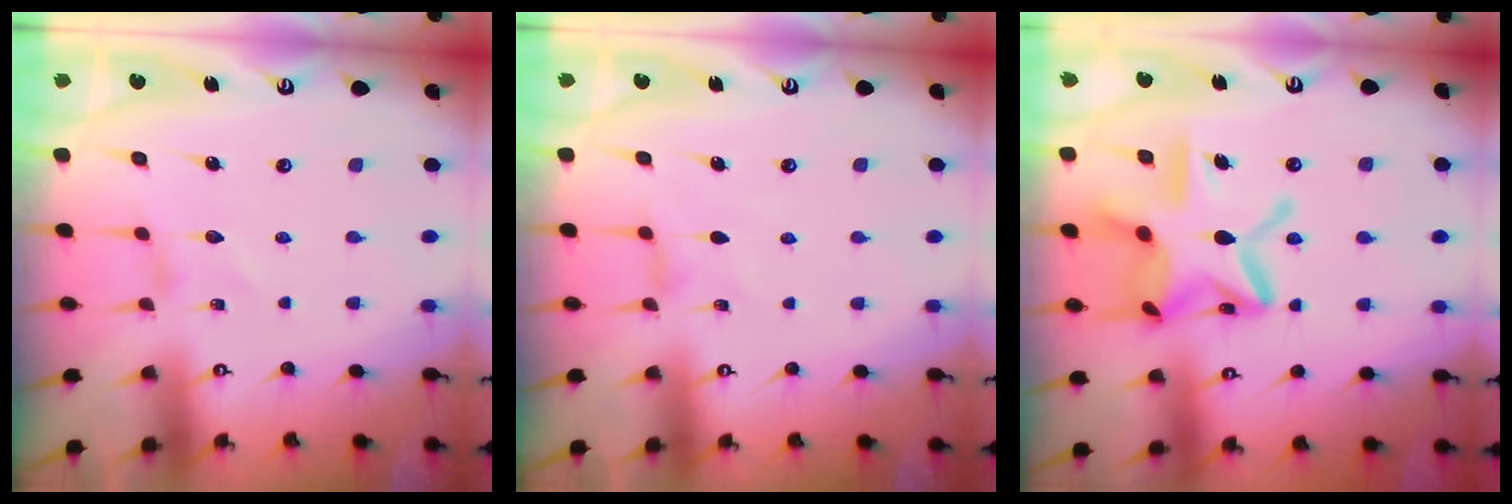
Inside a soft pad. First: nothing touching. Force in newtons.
{"total": 2.4, "press": 2.4, "slide": 0.4}
{"total": 21.1, "press": 21.0, "slide": 1.9}